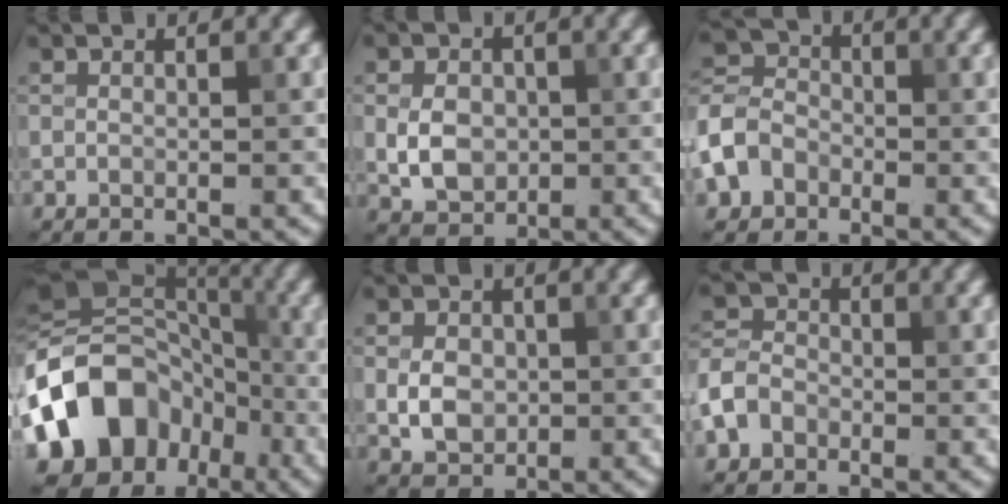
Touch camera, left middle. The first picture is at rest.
{"total": 3.6, "force": [-0.3, 2.8, 2.2], "torque": [-0.042, -0.001, -0.007]}
{"total": 5.7, "force": [-2.6, 4.4, 2.5], "torque": [-0.051, -0.008, -0.061]}
{"total": 14.8, "force": [-5.6, 11.5, 7.5], "torque": [-0.162, -0.003, -0.110]}
{"total": 3.1, "force": [-0.3, 2.5, 1.9], "torque": [-0.037, -0.001, -0.009]}
{"total": 4.1, "force": [-1.9, 3.1, 1.9], "torque": [-0.043, 0.001, -0.046]}